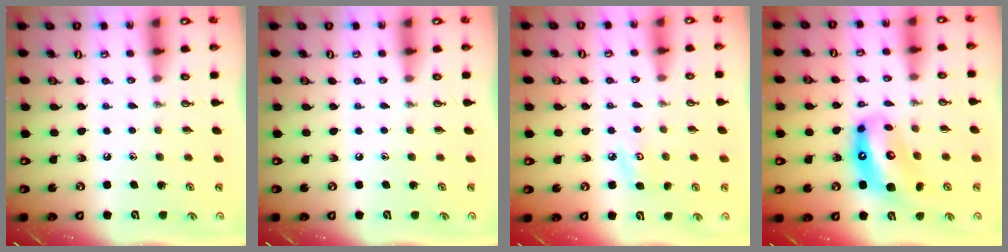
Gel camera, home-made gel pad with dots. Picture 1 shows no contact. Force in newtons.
{"total": 0.0}
{"total": 5.3, "press": 5.2, "slide": 0.6}
{"total": 12.6, "press": 12.5, "slide": 1.5}